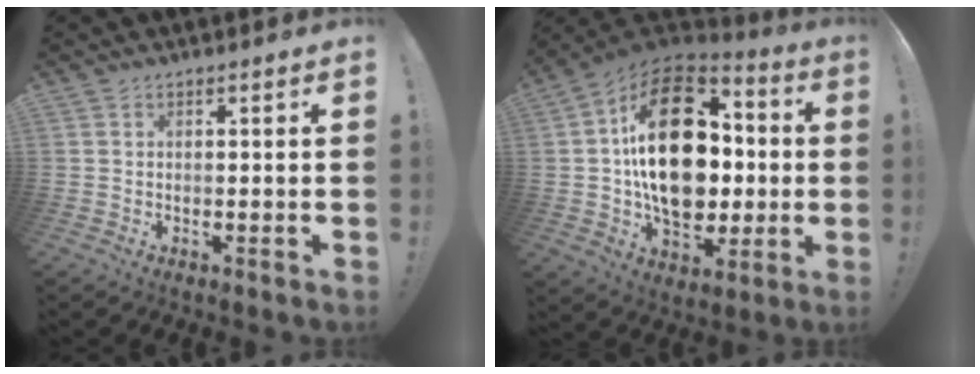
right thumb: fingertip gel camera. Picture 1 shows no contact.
{"total": 28.4, "force": [1.9, 18.9, 21.1], "torque": [-0.362, 0.001, 0.043]}